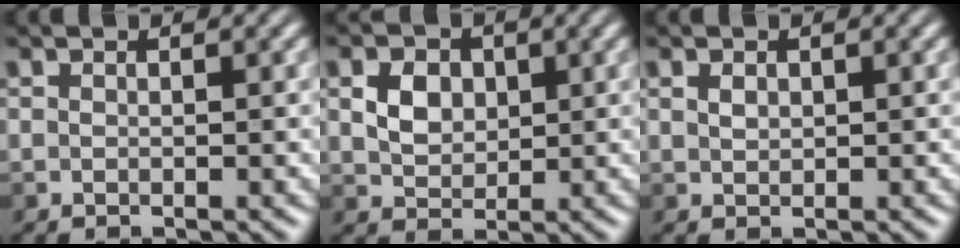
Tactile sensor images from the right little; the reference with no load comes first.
{"total": 3.0, "force": [0.7, 2.3, 1.8], "torque": [-0.036, 0.001, 0.010]}
{"total": 0.9, "force": [0.4, 0.6, 0.5], "torque": [-0.013, 0.000, 0.009]}